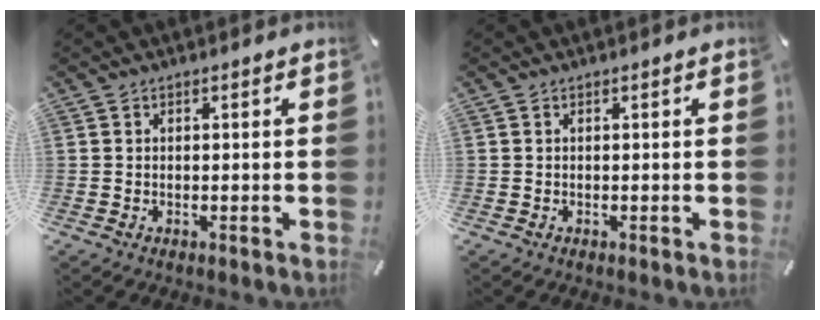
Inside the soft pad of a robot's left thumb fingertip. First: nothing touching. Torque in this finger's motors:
{"motor_torque": [0.00, 0.00, 0.04, 0.03, 0.00]}